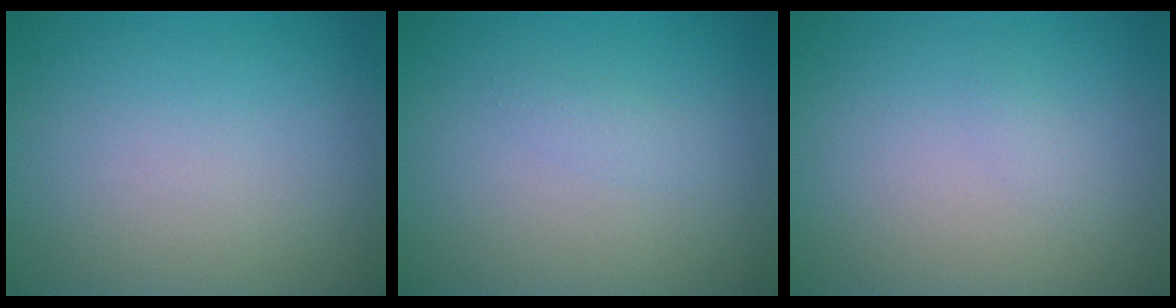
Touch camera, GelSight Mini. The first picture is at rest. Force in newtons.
{"total": 0.9, "press": 0.9, "slide": 0.0}
{"total": 0.6, "press": 0.6, "slide": 0.1}